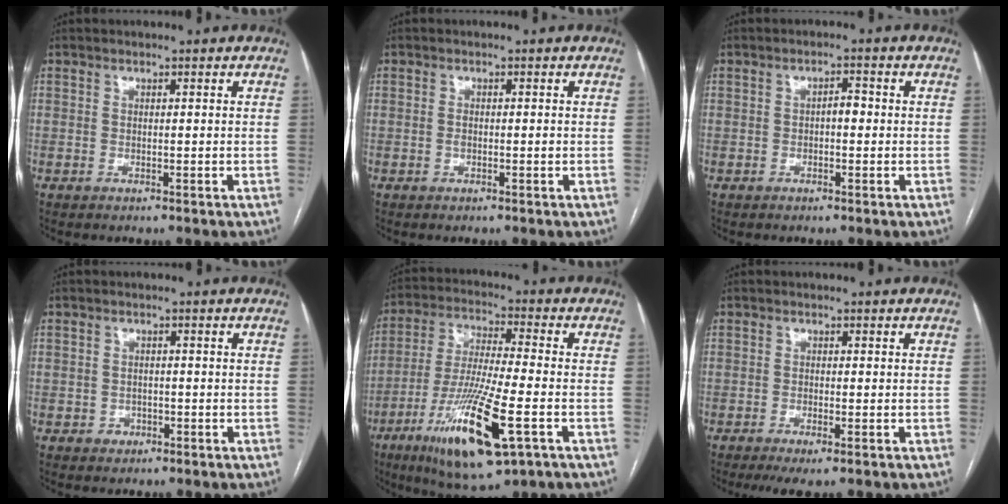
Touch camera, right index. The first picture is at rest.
{"total": 1.3, "force": [-0.2, 0.5, 1.2], "torque": [-0.024, 0.000, -0.001]}
{"total": 1.9, "force": [-0.2, 0.8, 1.7], "torque": [-0.022, 0.007, -0.006]}
{"total": 2.0, "force": [-0.8, 1.8, 0.3], "torque": [0.004, 0.008, -0.013]}
{"total": 17.5, "force": [-7.4, 2.3, 15.6], "torque": [-0.317, -0.036, -0.127]}
{"total": 3.3, "force": [-1.9, 0.5, 2.6], "torque": [-0.044, -0.010, -0.031]}